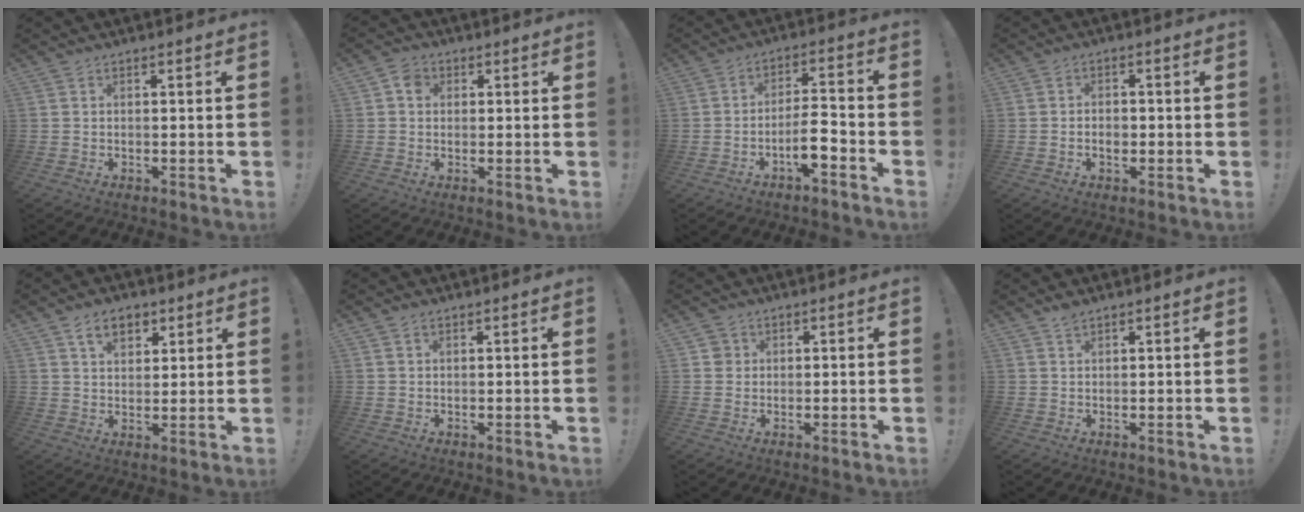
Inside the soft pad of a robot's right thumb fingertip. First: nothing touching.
{"total": 4.1, "force": [0.9, 3.4, 2.1], "torque": [-0.031, 0.007, 0.015]}
{"total": 7.9, "force": [-3.6, 2.5, 6.6], "torque": [-0.109, 0.020, -0.061]}
{"total": 2.6, "force": [-0.6, 2.0, 1.6], "torque": [-0.011, 0.002, -0.015]}
{"total": 7.6, "force": [4.1, 5.0, 4.0], "torque": [-0.063, -0.006, 0.075]}
{"total": 0.8, "force": [0.5, 0.6, 0.3], "torque": [-0.006, 0.001, 0.009]}
{"total": 2.3, "force": [0.2, 2.2, 0.6], "torque": [-0.009, 0.007, 0.004]}
{"total": 1.9, "force": [1.7, 0.7, 0.6], "torque": [-0.005, -0.001, 0.029]}